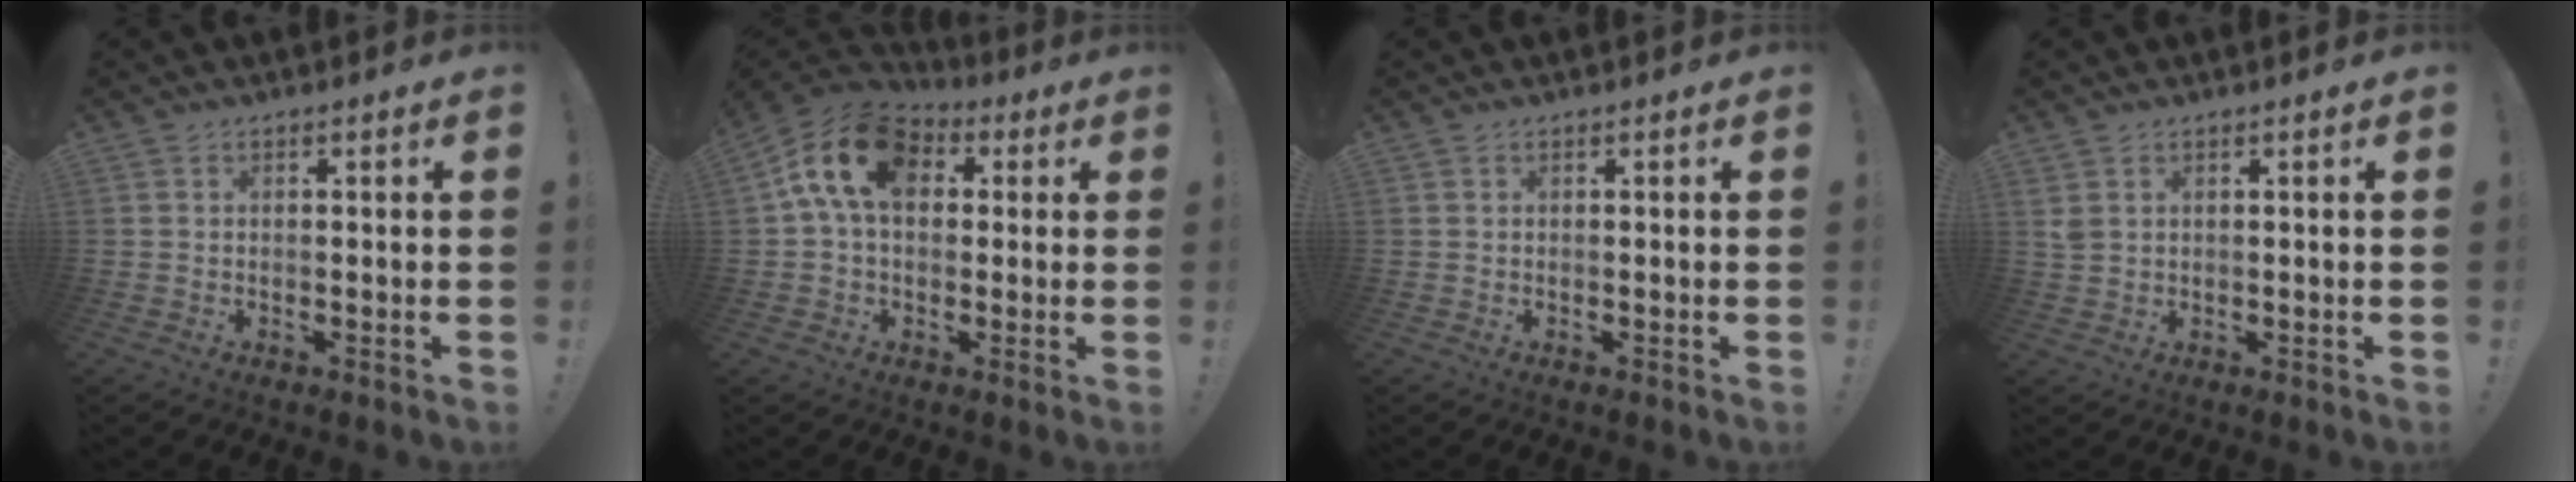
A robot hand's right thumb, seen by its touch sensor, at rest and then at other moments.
{"total": 15.5, "force": [4.2, 10.0, 11.1], "torque": [-0.197, 0.008, 0.078]}
{"total": 0.0}
{"total": 2.4, "force": [1.1, 1.5, 1.4], "torque": [-0.020, -0.001, 0.021]}